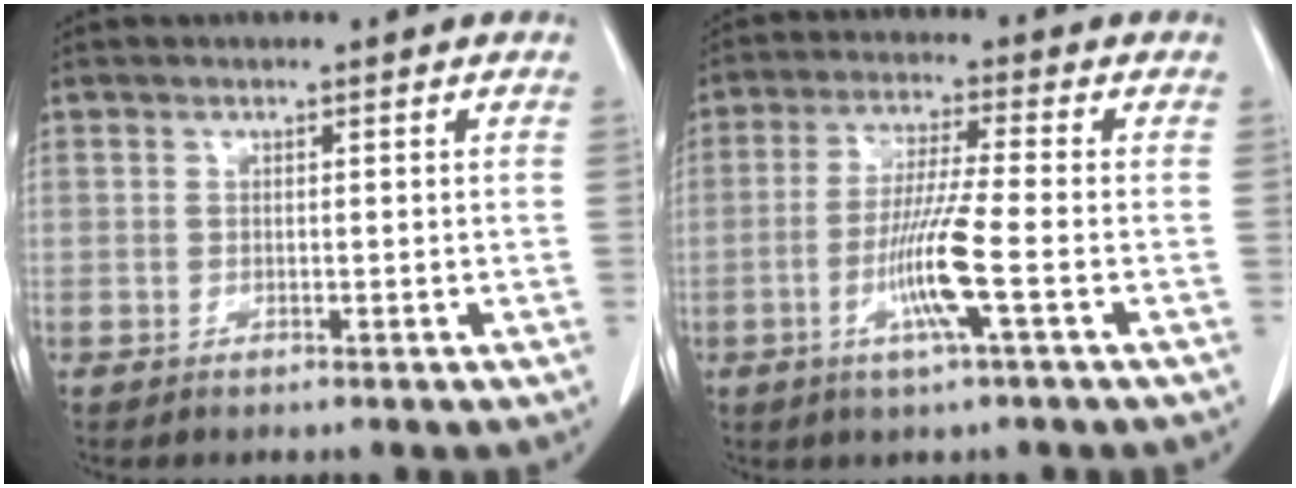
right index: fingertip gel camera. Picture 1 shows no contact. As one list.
[{"total": 8.4, "force": [-2.7, -0.8, 7.9], "torque": [-0.156, -0.012, -0.057]}]